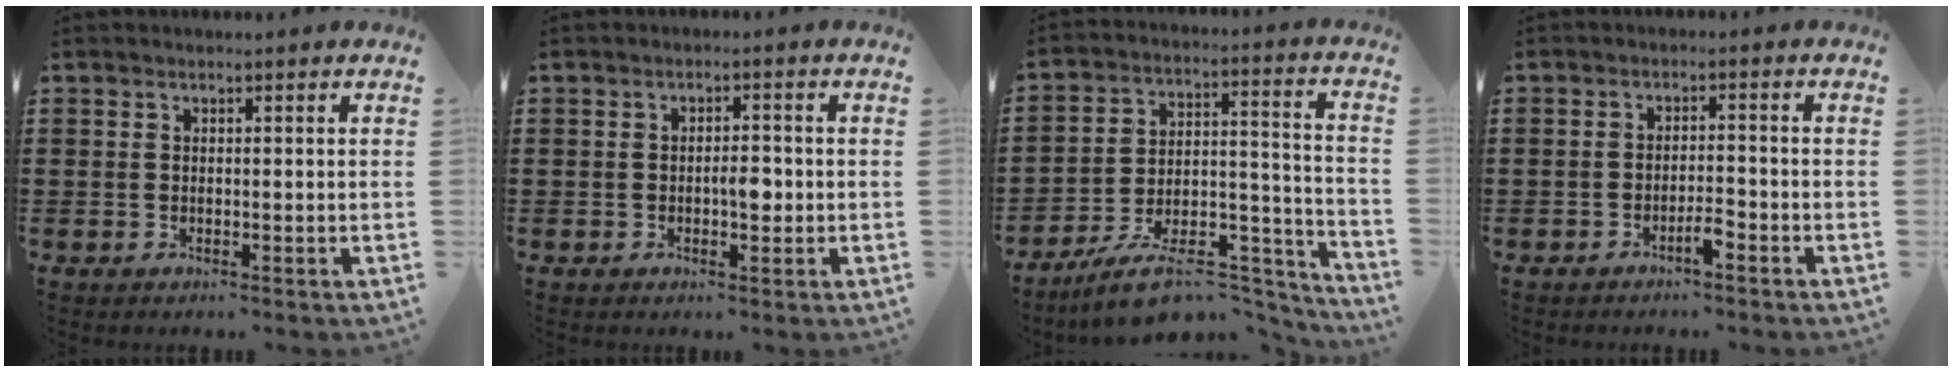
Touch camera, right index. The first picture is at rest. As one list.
[{"total": 2.7, "force": [-0.5, 0.9, 2.5], "torque": [-0.038, -0.003, -0.010]}, {"total": 12.5, "force": [-10.2, 3.6, 6.4], "torque": [-0.095, 0.042, -0.185]}, {"total": 2.6, "force": [-1.8, 0.1, 1.9], "torque": [-0.033, 0.001, -0.033]}]